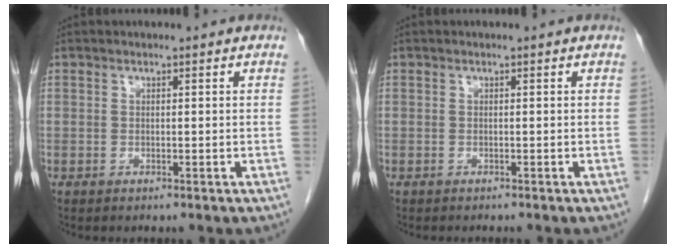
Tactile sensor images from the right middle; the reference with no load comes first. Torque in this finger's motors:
{"motor_torque": [0.28, -0.10, -0.02, 0.00]}